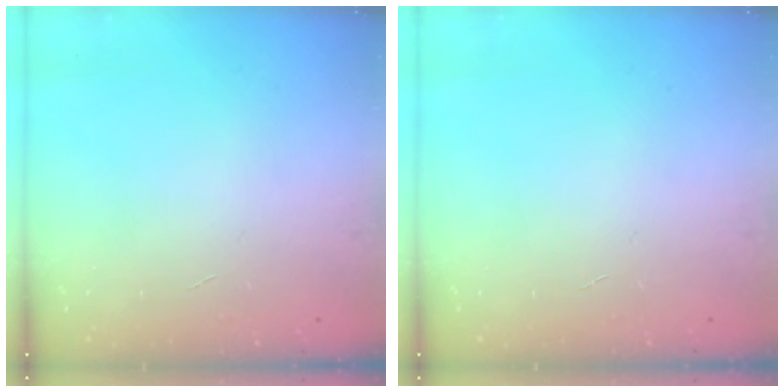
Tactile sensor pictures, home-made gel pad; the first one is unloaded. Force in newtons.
{"total": 0.0}